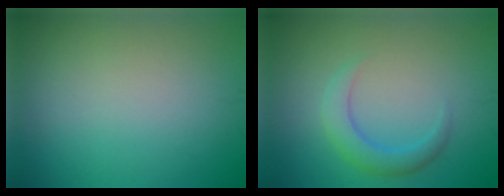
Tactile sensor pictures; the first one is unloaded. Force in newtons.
{"total": 2.8, "press": 2.8, "slide": 0.2}